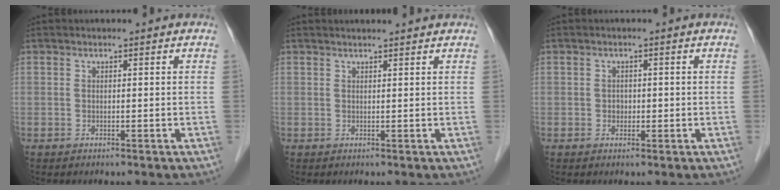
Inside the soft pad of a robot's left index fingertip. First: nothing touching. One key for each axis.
{"total": 3.5, "fx": 3.4, "fy": 0.1, "fz": 0.9, "tx": -0.014, "ty": 0.016, "tz": 0.040}
{"total": 1.1, "fx": -0.3, "fy": 1.0, "fz": 0.5, "tx": -0.008, "ty": -0.001, "tz": -0.004}